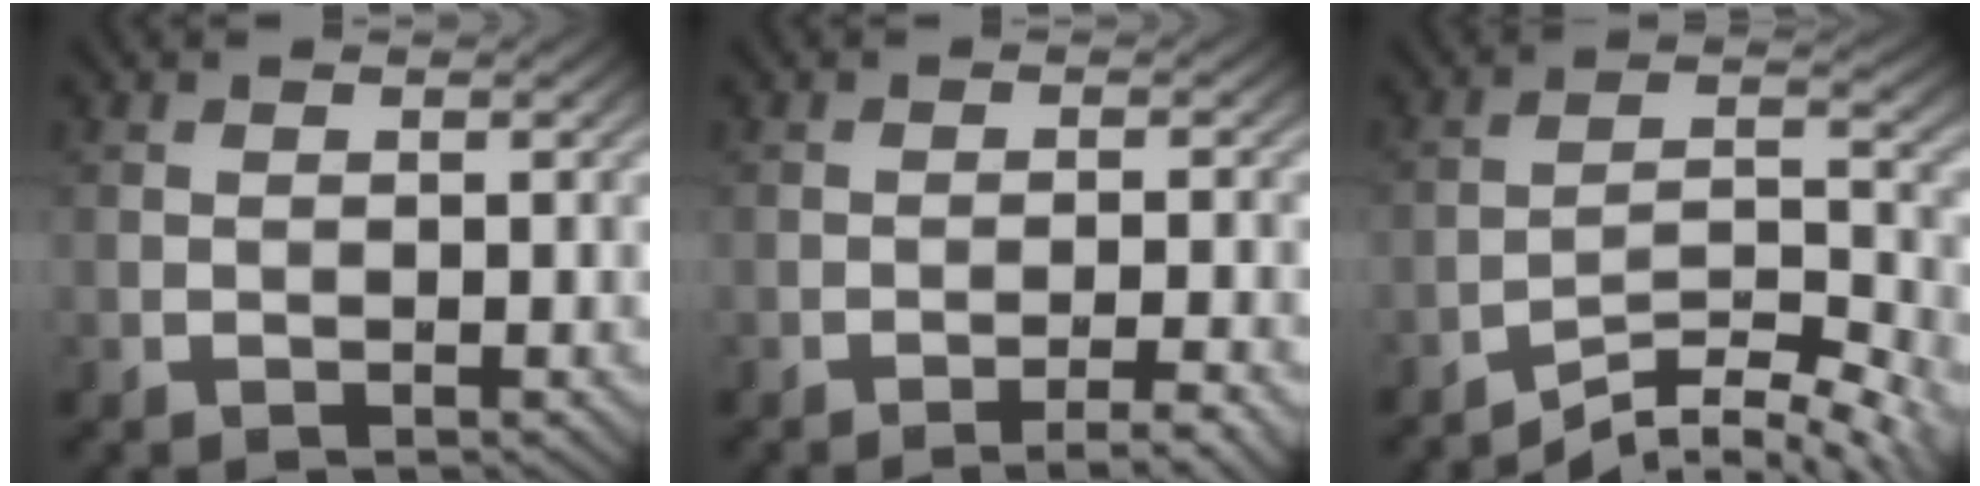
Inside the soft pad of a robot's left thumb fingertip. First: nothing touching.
{"total": 2.9, "force": [-2.1, -0.3, 1.9], "torque": [-0.034, 0.006, -0.034]}
{"total": 7.9, "force": [-6.9, 0.6, 3.9], "torque": [-0.070, 0.006, -0.114]}